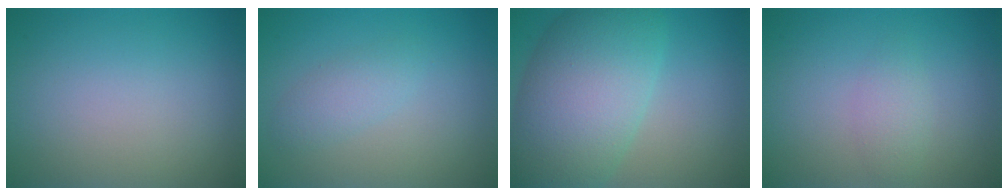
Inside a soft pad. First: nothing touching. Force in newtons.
{"total": 1.8, "press": 1.8, "slide": 0.0}
{"total": 10.5, "press": 10.5, "slide": 0.4}
{"total": 1.6, "press": 1.6, "slide": 0.1}